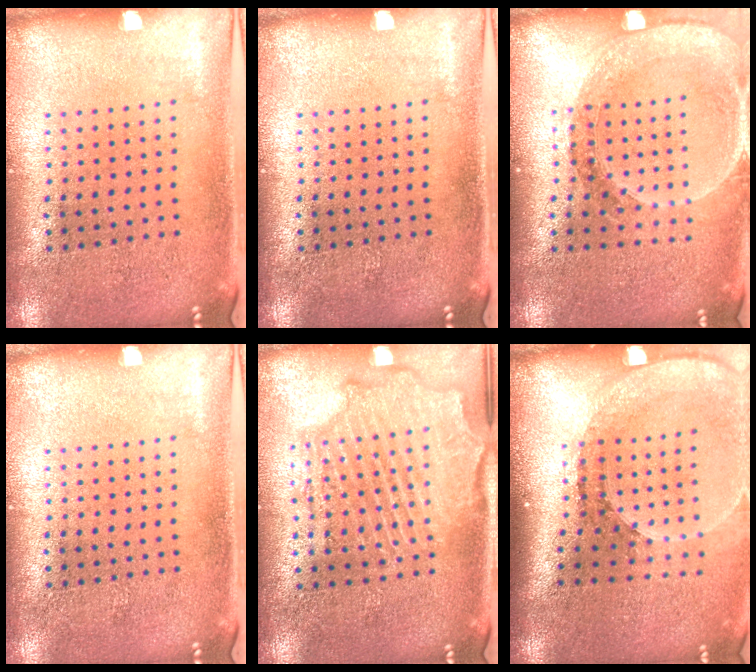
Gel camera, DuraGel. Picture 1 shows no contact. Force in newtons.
{"total": 0.0}
{"total": 1.5, "press": 1.5, "slide": 0.3}
{"total": 0.0}
{"total": 2.2, "press": 2.1, "slide": 0.5}
{"total": 2.6, "press": 1.8, "slide": 1.9}